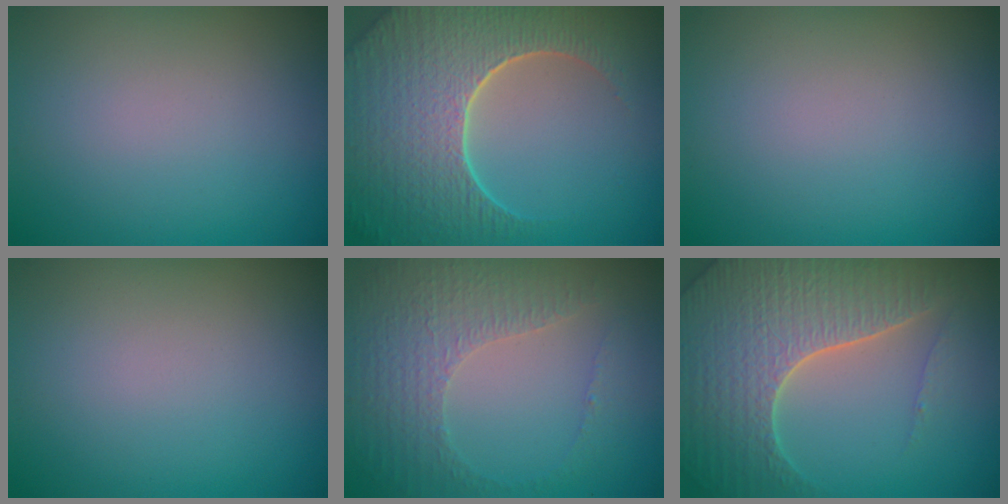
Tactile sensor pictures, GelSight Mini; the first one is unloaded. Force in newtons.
{"total": 9.2, "press": 6.6, "slide": 6.4}
{"total": 0.0}
{"total": 0.0}
{"total": 4.4, "press": 3.1, "slide": 3.1}
{"total": 6.9, "press": 6.7, "slide": 1.5}